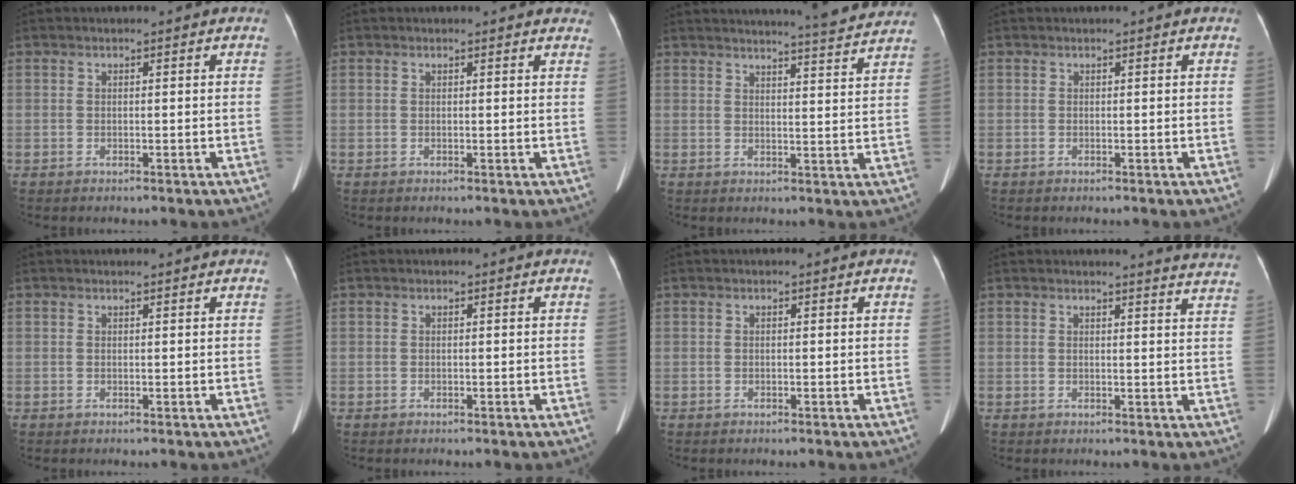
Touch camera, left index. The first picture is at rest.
{"total": 3.3, "force": [3.0, 1.1, 0.8], "torque": [-0.006, 0.008, 0.016]}
{"total": 10.2, "force": [9.7, -0.5, 3.0], "torque": [-0.046, -0.011, 0.107]}
{"total": 0.0}
{"total": 1.6, "force": [1.5, 0.1, 0.5], "torque": [-0.011, 0.014, 0.018]}
{"total": 0.0}
{"total": 0.0}
{"total": 9.5, "force": [9.4, -0.1, 1.5], "torque": [0.000, -0.058, 0.072]}